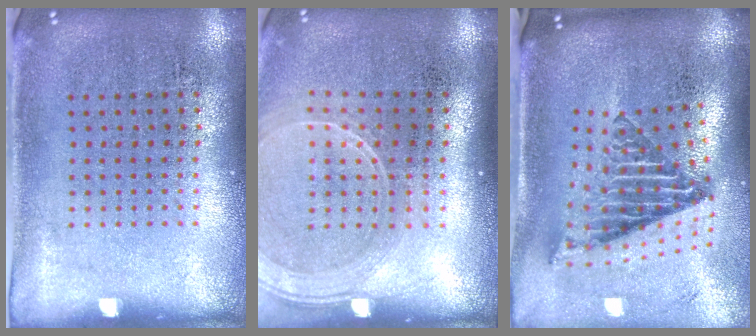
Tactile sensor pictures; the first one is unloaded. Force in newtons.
{"total": 1.6, "press": 1.4, "slide": 0.8}
{"total": 2.8, "press": 1.7, "slide": 2.2}